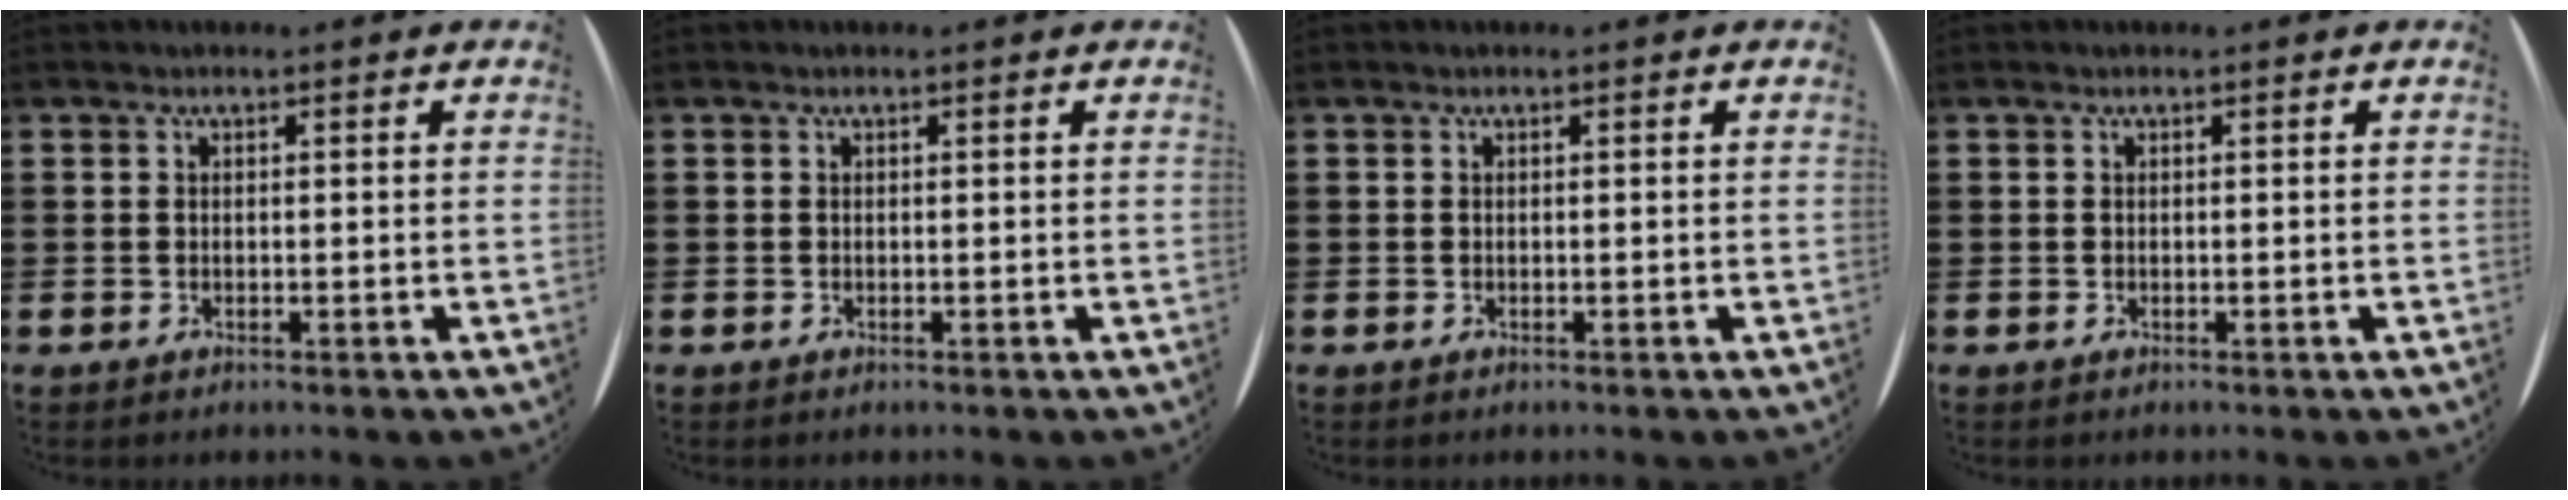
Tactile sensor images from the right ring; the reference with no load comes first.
{"total": 0.0}
{"total": 0.0}
{"total": 0.0}